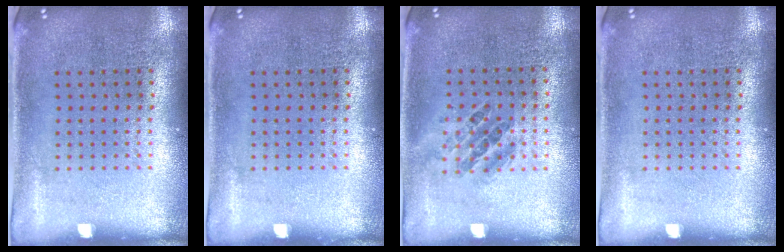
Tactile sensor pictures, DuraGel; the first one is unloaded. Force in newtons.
{"total": 0.0}
{"total": 0.9, "press": 0.8, "slide": 0.5}
{"total": 0.0}